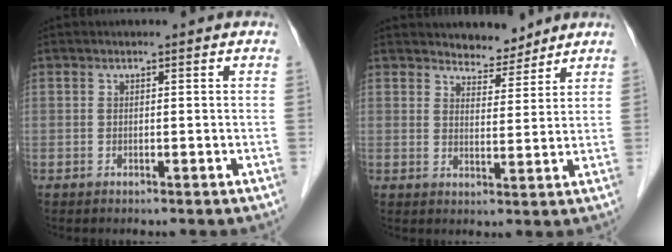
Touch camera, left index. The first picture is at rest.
{"total": 4.5, "force": [4.2, 1.5, 0.6], "torque": [-0.006, -0.001, 0.067]}